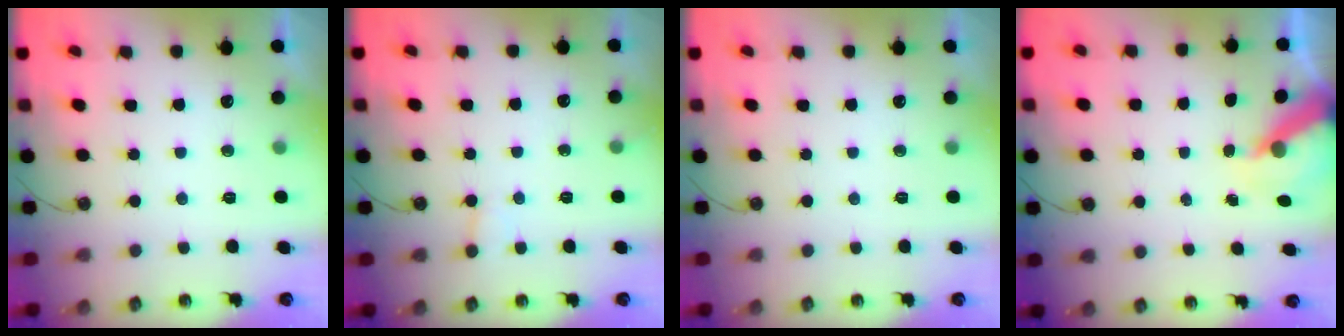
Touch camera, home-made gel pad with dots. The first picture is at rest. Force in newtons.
{"total": 4.7, "press": 4.7, "slide": 0.3}
{"total": 0.0}
{"total": 7.2, "press": 7.2, "slide": 0.8}